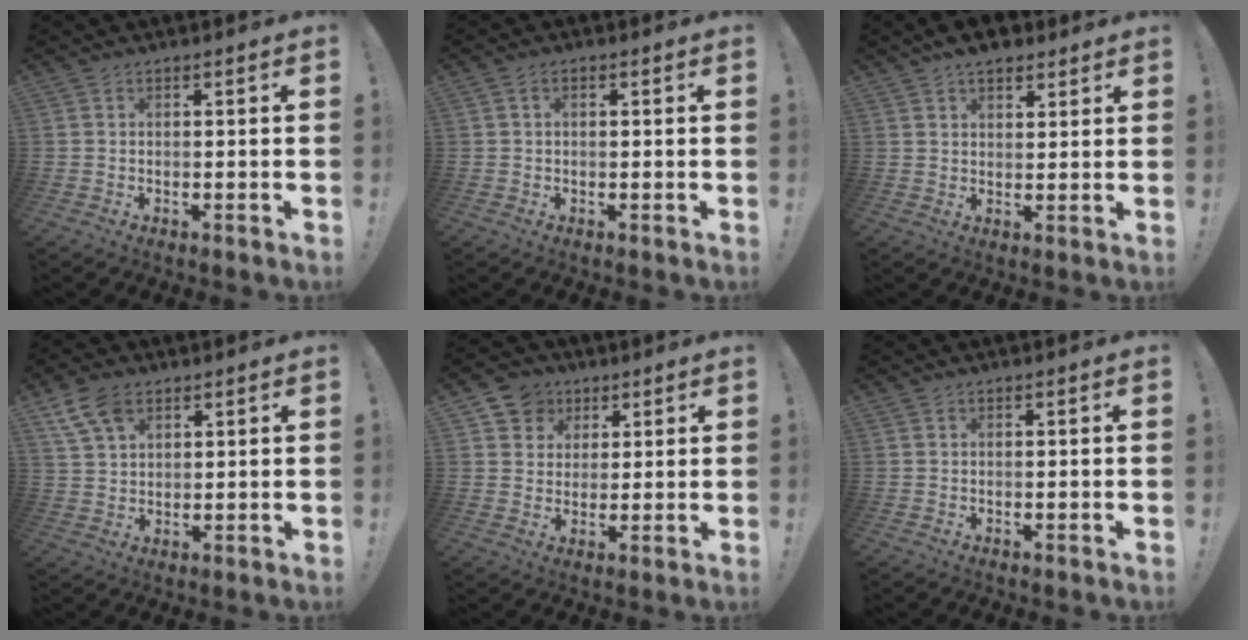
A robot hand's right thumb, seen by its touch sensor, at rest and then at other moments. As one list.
[{"total": 1.4, "force": [-0.1, 1.0, 1.0], "torque": [-0.016, 0.002, -0.002]}, {"total": 5.1, "force": [3.6, 2.9, 2.2], "torque": [-0.033, -0.015, 0.067]}, {"total": 8.7, "force": [5.0, 5.1, 5.0], "torque": [-0.096, -0.009, 0.102]}, {"total": 7.9, "force": [3.6, 6.9, 1.4], "torque": [-0.027, -0.017, 0.074]}, {"total": 0.0}]